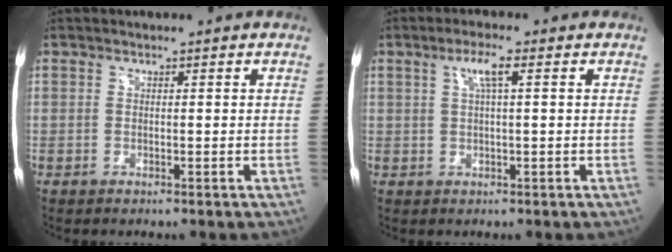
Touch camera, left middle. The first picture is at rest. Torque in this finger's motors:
{"motor_torque": [0.53, -0.06, 0.13, 0.03]}